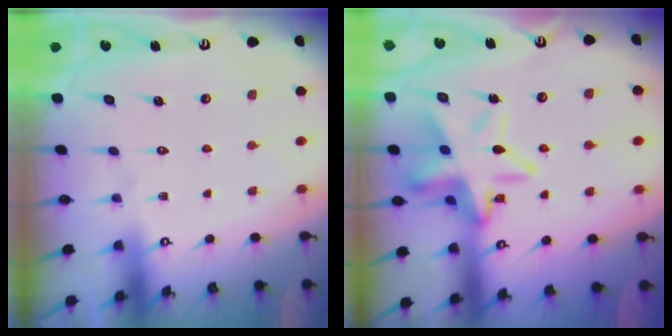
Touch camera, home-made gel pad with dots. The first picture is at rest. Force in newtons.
{"total": 15.1, "press": 15.0, "slide": 1.5}